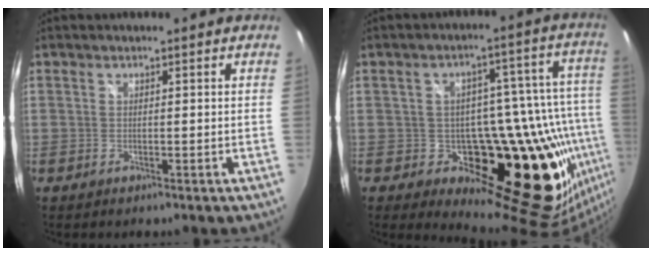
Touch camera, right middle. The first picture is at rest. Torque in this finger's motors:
{"motor_torque": [0.83, -0.79, 0.14, 0.02]}